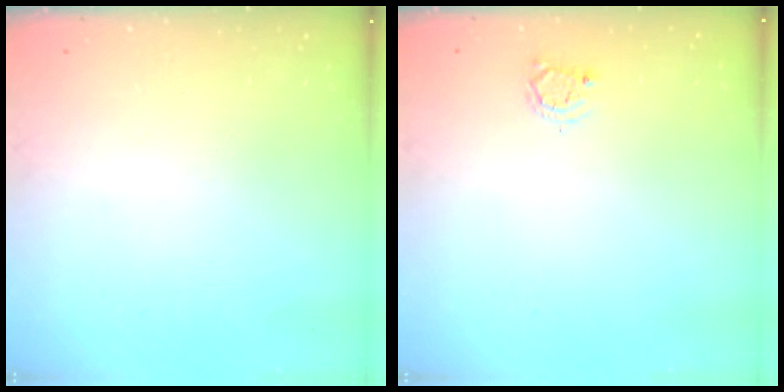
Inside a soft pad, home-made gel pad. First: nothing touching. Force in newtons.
{"total": 3.0, "press": 3.0, "slide": 0.3}